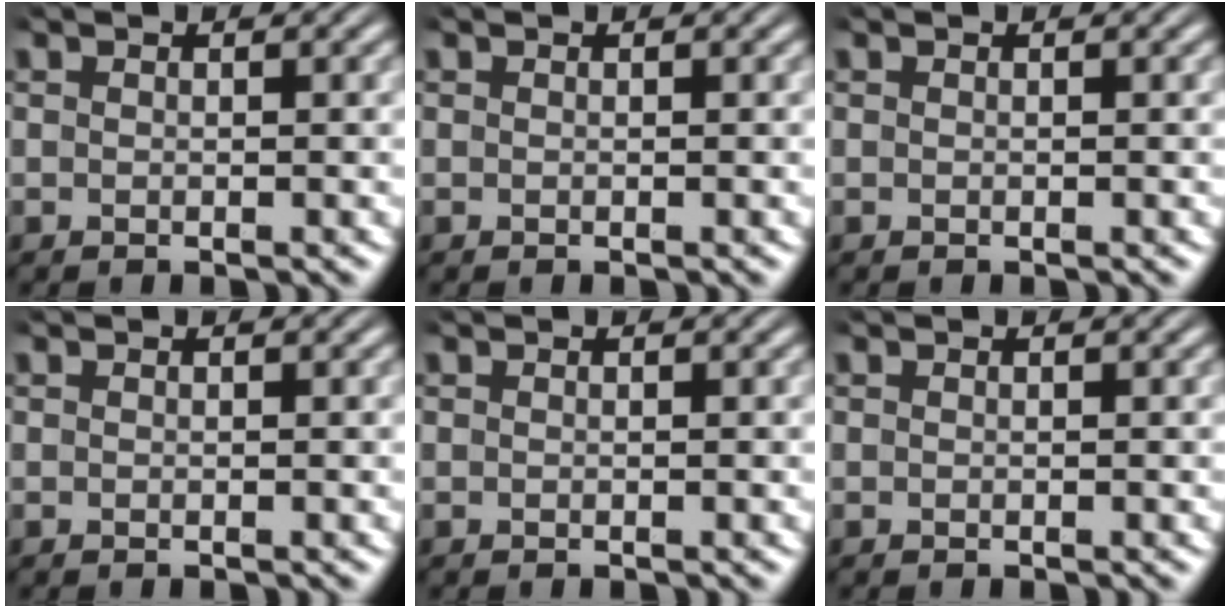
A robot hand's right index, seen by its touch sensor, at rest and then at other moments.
{"total": 0.0}
{"total": 0.0}
{"total": 0.0}
{"total": 0.0}
{"total": 0.0}